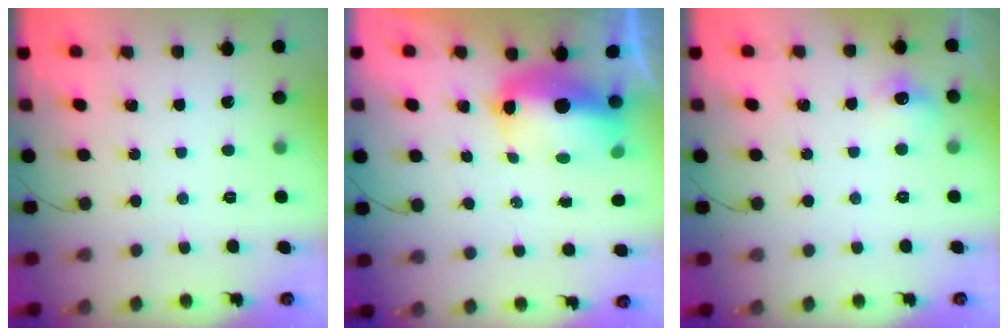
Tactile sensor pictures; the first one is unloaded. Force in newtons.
{"total": 8.7, "press": 8.5, "slide": 1.7}
{"total": 6.5, "press": 6.4, "slide": 1.2}